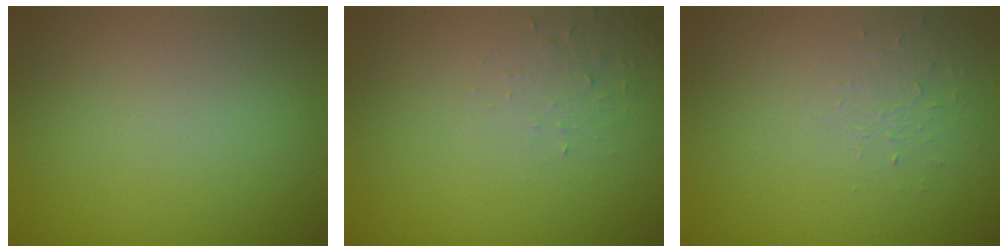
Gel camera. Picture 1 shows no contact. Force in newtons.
{"total": 1.6, "press": 1.6, "slide": 0.4}
{"total": 1.0, "press": 0.4, "slide": 0.9}